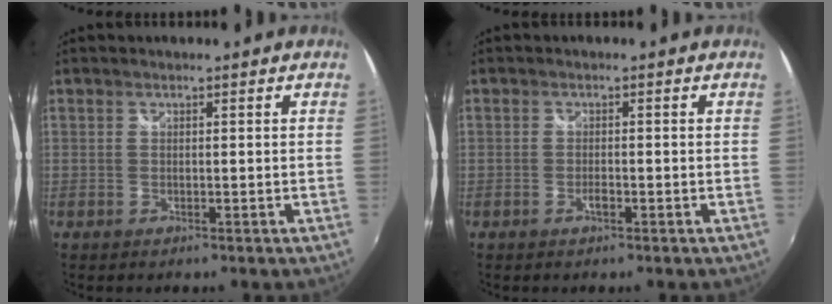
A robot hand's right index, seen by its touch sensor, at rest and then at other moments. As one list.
[{"total": 1.2, "force": [-0.7, 0.5, 0.9], "torque": [-0.019, 0.000, -0.014]}]